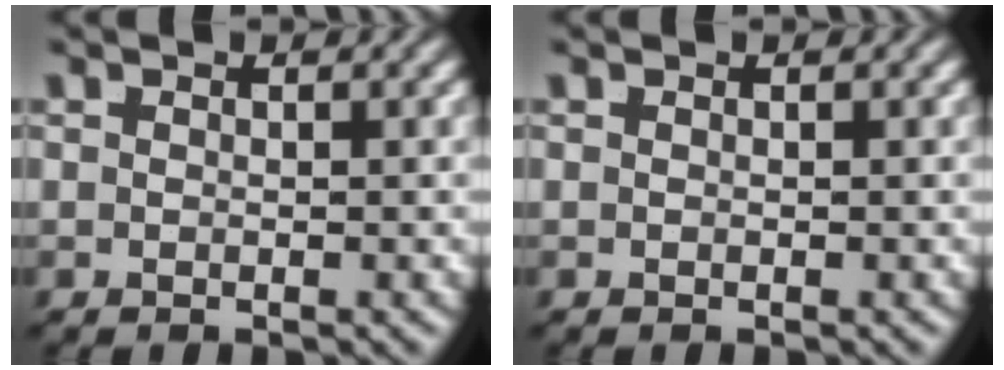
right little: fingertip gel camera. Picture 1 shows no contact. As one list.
[{"total": 0.0}]